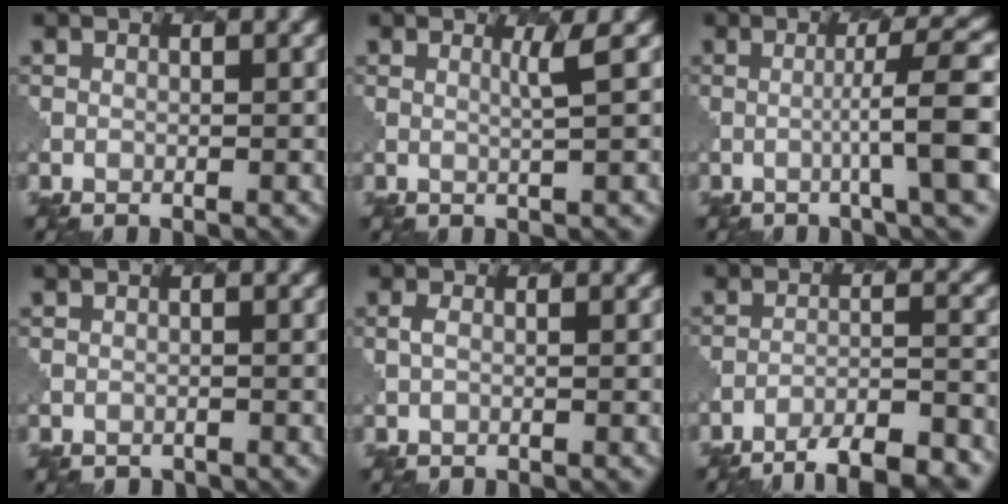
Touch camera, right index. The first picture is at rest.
{"total": 1.6, "force": [0.9, 0.2, 1.3], "torque": [-0.021, 0.003, 0.018]}
{"total": 6.5, "force": [-0.6, 0.6, 6.5], "torque": [-0.092, 0.016, -0.013]}
{"total": 0.7, "force": [-0.7, 0.2, -0.1], "torque": [0.003, -0.003, -0.007]}
{"total": 0.6, "force": [0.1, 0.2, 0.6], "torque": [-0.017, 0.002, 0.001]}
{"total": 9.7, "force": [-8.4, 2.1, 4.4], "torque": [-0.061, -0.002, -0.104]}